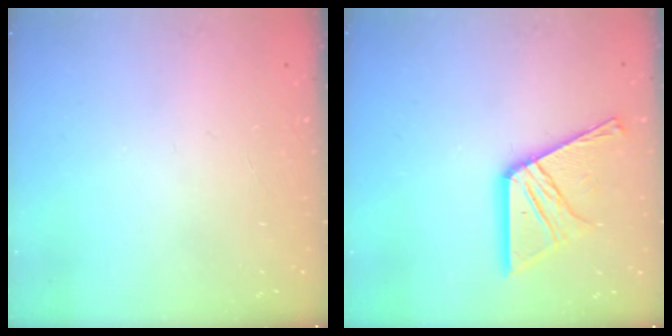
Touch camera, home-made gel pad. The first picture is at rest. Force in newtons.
{"total": 16.1, "press": 16.1, "slide": 1.5}